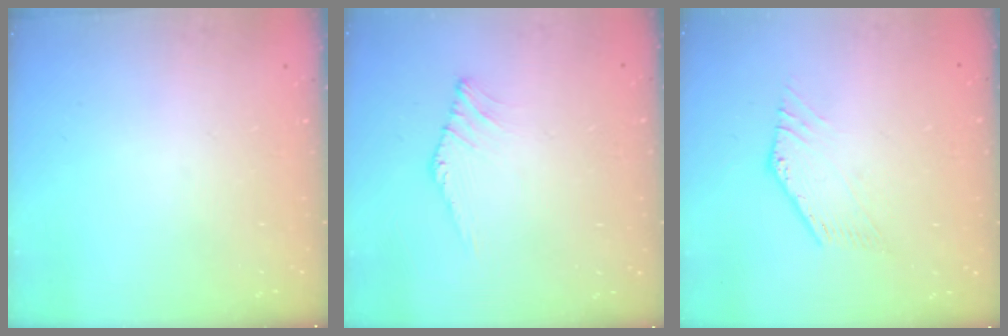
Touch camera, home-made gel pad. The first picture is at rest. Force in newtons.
{"total": 0.0}
{"total": 0.0}